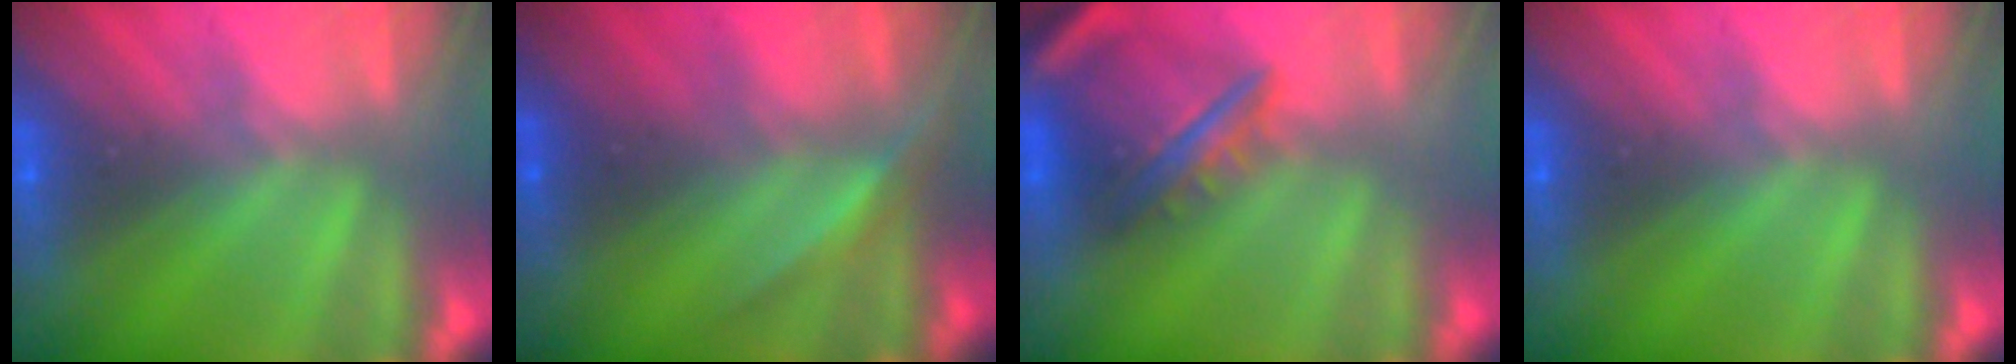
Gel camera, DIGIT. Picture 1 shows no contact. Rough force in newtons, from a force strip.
{"total": 2.1}
{"total": 9.4}
{"total": 0.0}